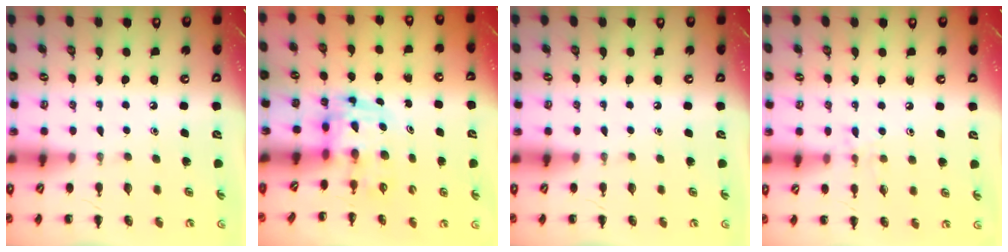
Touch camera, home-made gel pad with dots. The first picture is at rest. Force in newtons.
{"total": 3.4, "press": 3.4, "slide": 0.6}
{"total": 0.0}
{"total": 6.6, "press": 6.4, "slide": 1.8}